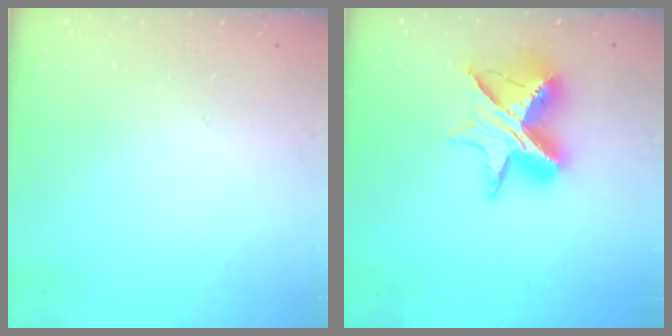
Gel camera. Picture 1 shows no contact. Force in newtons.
{"total": 12.6, "press": 12.6, "slide": 1.0}